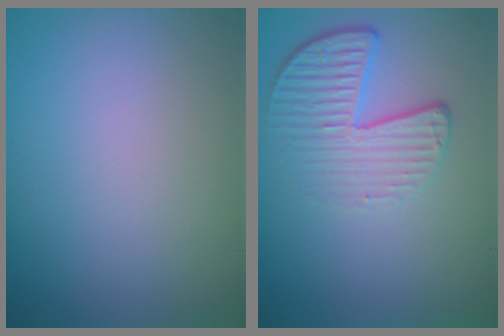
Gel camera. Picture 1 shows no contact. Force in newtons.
{"total": 4.5, "press": 3.0, "slide": 3.3}